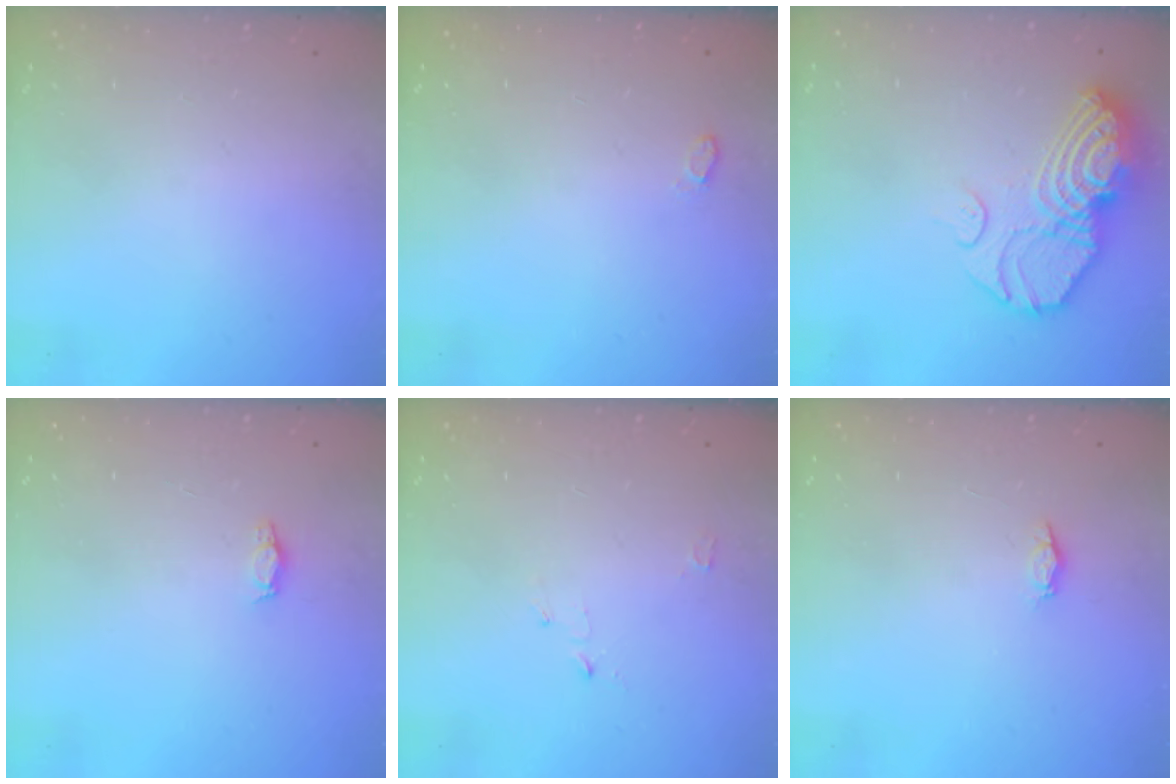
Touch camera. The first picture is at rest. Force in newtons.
{"total": 6.5, "press": 3.5, "slide": 5.5}
{"total": 15.0, "press": 14.9, "slide": 1.6}
{"total": 2.9, "press": 2.8, "slide": 0.4}
{"total": 2.7, "press": 2.6, "slide": 0.3}
{"total": 2.2, "press": 2.1, "slide": 0.3}